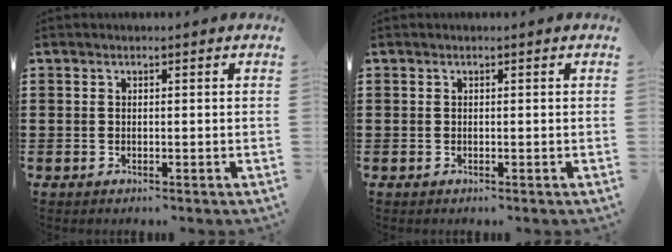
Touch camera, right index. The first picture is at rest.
{"total": 0.0}